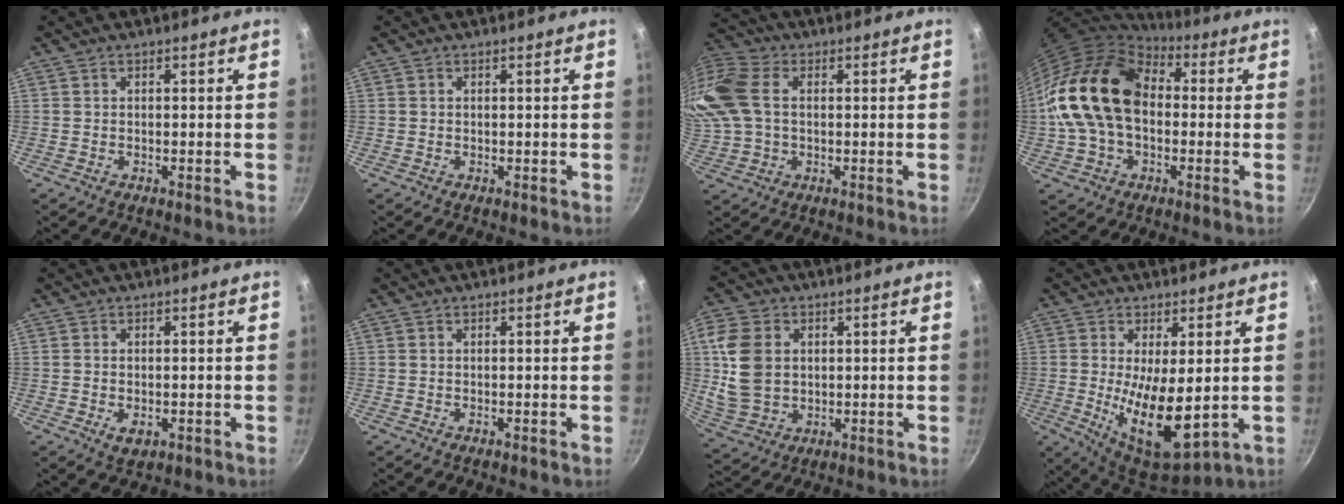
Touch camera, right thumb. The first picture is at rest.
{"total": 0.0}
{"total": 17.6, "force": [2.3, 12.8, 11.9], "torque": [-0.290, 0.034, 0.037]}
{"total": 19.3, "force": [0.7, 13.8, 13.6], "torque": [-0.229, 0.041, 0.002]}
{"total": 2.8, "force": [-0.7, 1.8, 2.0], "torque": [-0.032, -0.008, -0.006]}
{"total": 0.0}
{"total": 11.9, "force": [1.7, 9.0, 7.6], "torque": [-0.135, -0.004, 0.044]}
{"total": 13.3, "force": [-0.3, 5.1, 12.3], "torque": [-0.201, -0.027, 0.011]}